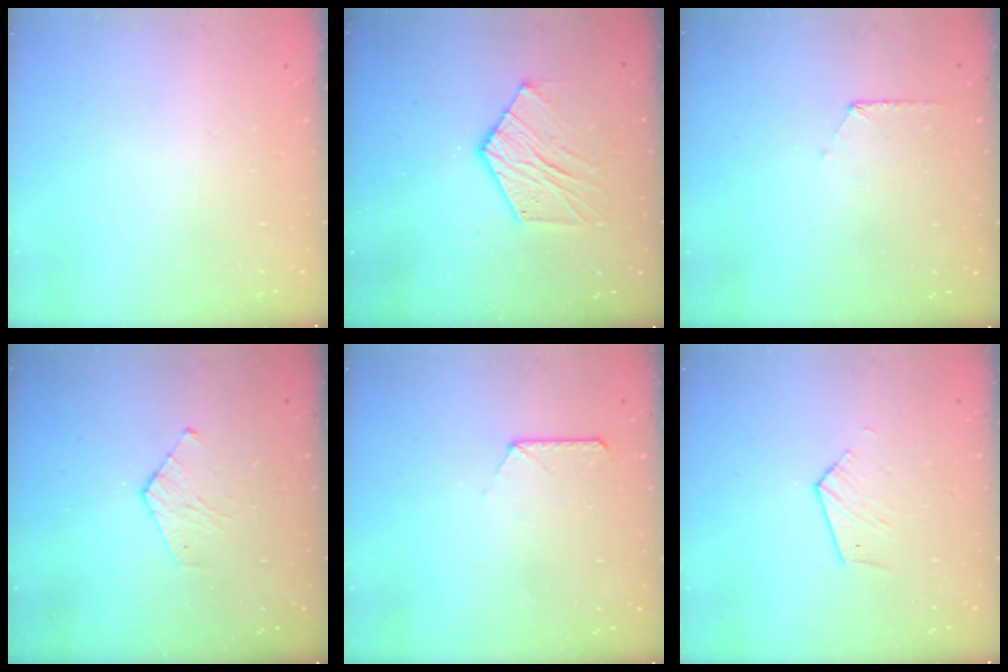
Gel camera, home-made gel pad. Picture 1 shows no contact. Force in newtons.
{"total": 9.6, "press": 9.6, "slide": 0.5}
{"total": 5.9, "press": 5.9, "slide": 0.6}
{"total": 2.8, "press": 2.7, "slide": 0.3}
{"total": 6.9, "press": 6.9, "slide": 0.8}
{"total": 3.9, "press": 3.8, "slide": 0.4}